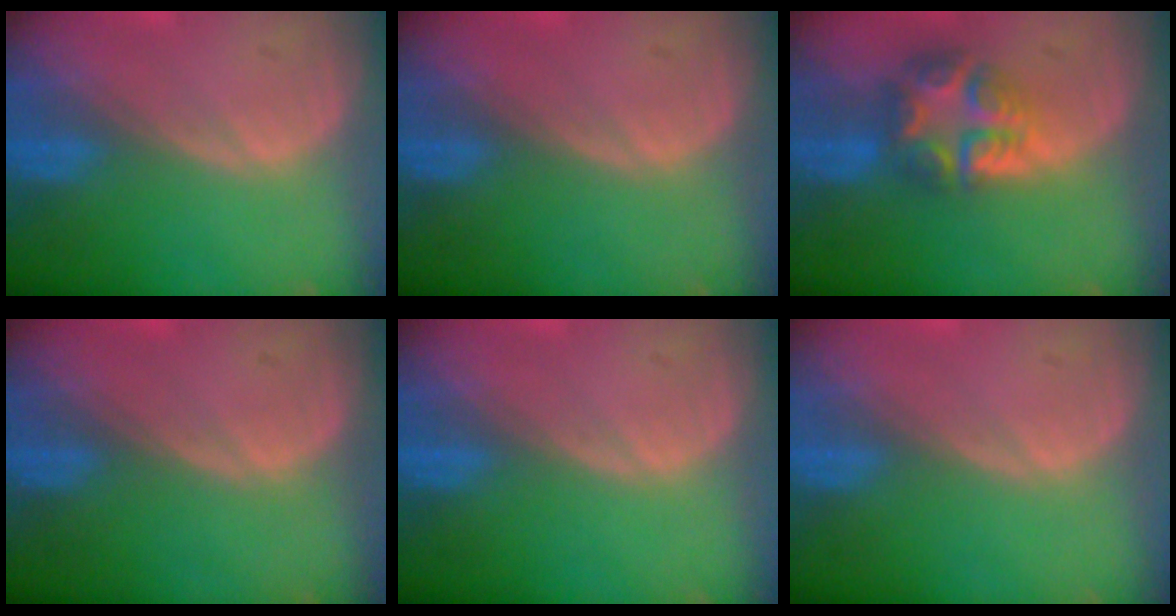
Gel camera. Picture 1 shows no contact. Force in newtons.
{"total": 0.0}
{"total": 7.6, "press": 6.6, "slide": 3.8}
{"total": 0.0}
{"total": 0.0}
{"total": 0.0}